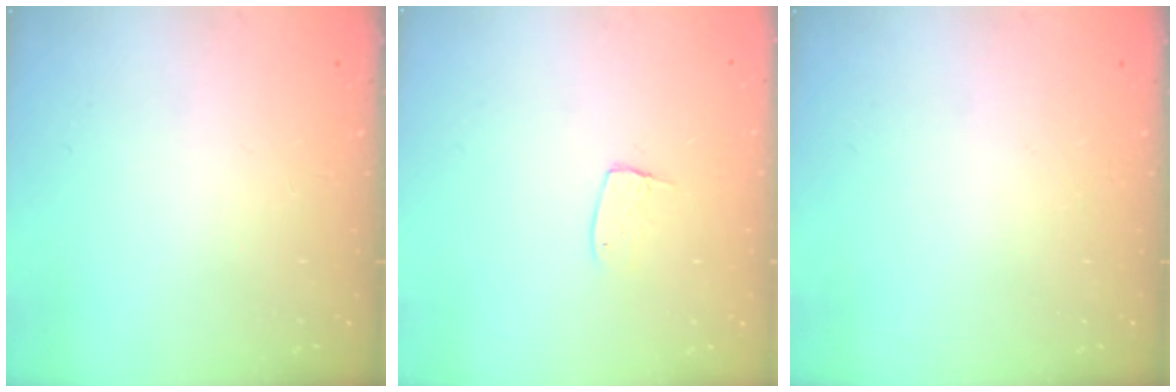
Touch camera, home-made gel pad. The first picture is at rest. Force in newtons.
{"total": 5.2, "press": 5.2, "slide": 0.3}
{"total": 0.0}